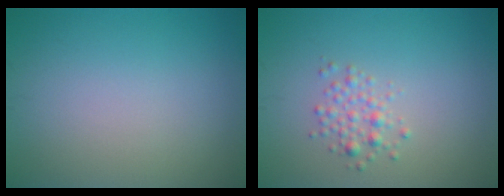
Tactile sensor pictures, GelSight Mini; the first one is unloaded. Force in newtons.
{"total": 1.7, "press": 1.7, "slide": 0.1}